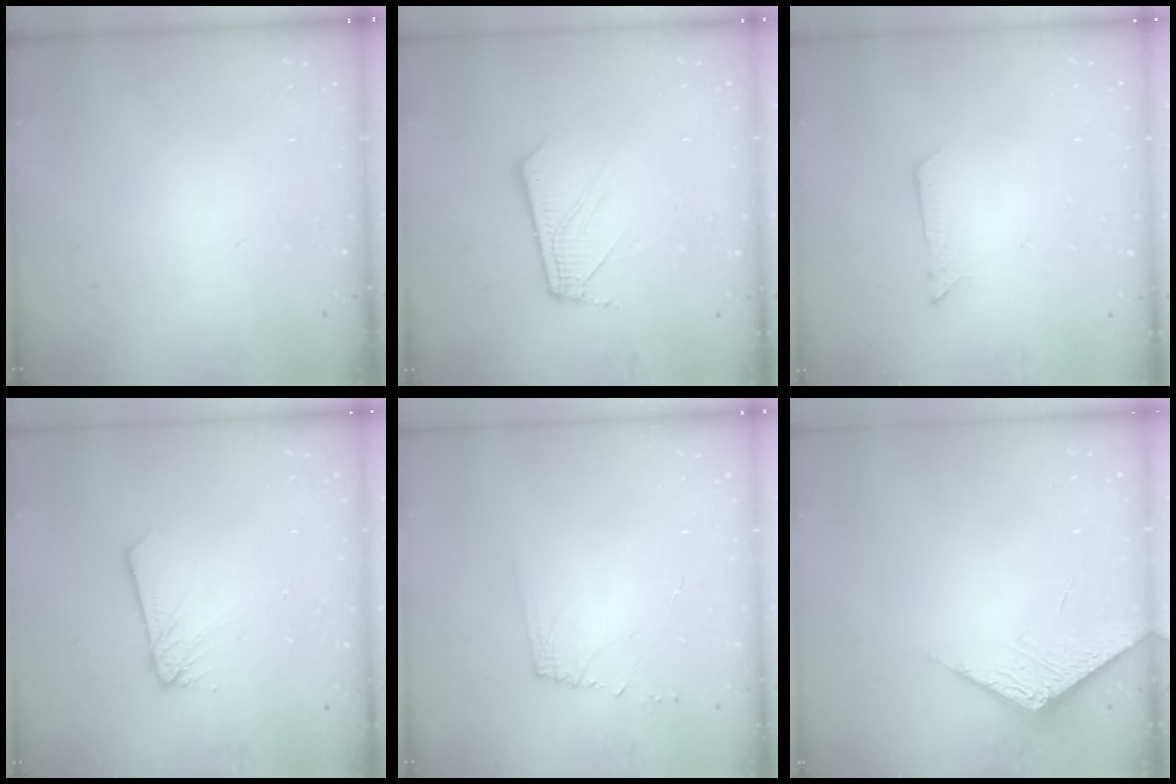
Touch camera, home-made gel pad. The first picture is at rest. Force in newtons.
{"total": 10.2, "press": 10.1, "slide": 1.2}
{"total": 2.6, "press": 2.6, "slide": 0.3}
{"total": 2.5, "press": 2.5, "slide": 0.1}
{"total": 5.8, "press": 5.8, "slide": 0.6}
{"total": 3.6, "press": 3.6, "slide": 0.3}